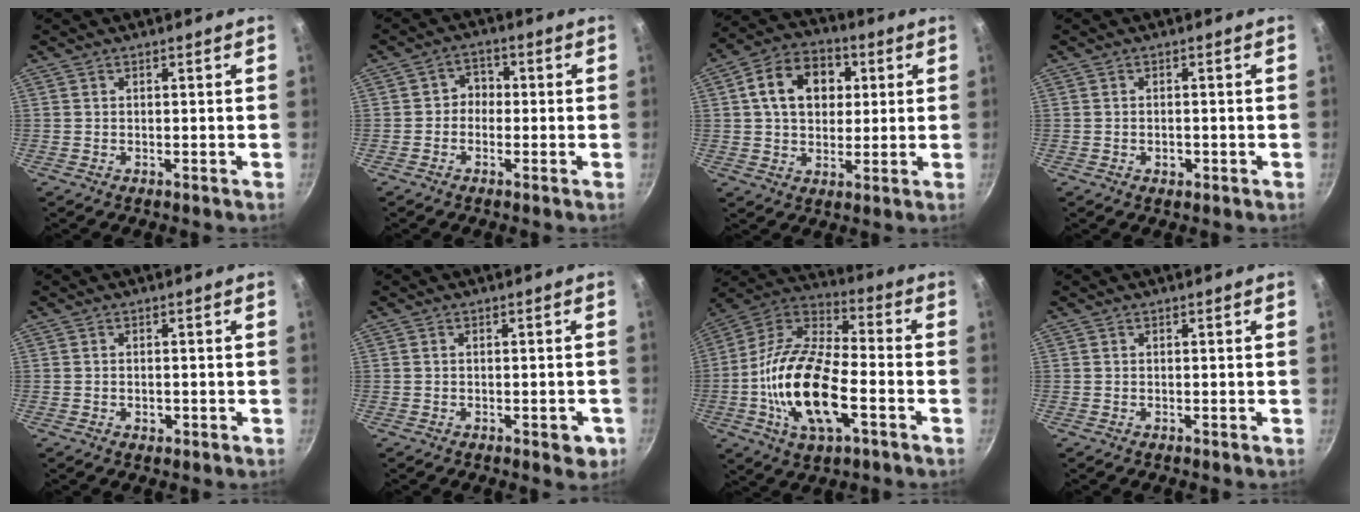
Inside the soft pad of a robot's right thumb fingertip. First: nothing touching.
{"total": 3.4, "force": [-0.7, 3.0, 1.5], "torque": [0.001, 0.015, -0.022]}
{"total": 13.0, "force": [3.0, 9.6, 8.2], "torque": [-0.108, 0.015, 0.038]}
{"total": 1.6, "force": [-0.6, 1.0, 1.1], "torque": [-0.016, 0.002, -0.010]}
{"total": 1.5, "force": [-0.5, 0.9, 1.0], "torque": [-0.016, 0.001, -0.008]}
{"total": 3.4, "force": [-1.3, 1.5, 2.7], "torque": [-0.020, 0.005, -0.013]}
{"total": 20.7, "force": [-5.4, 9.4, 17.6], "torque": [-0.334, 0.032, -0.118]}
{"total": 0.0}